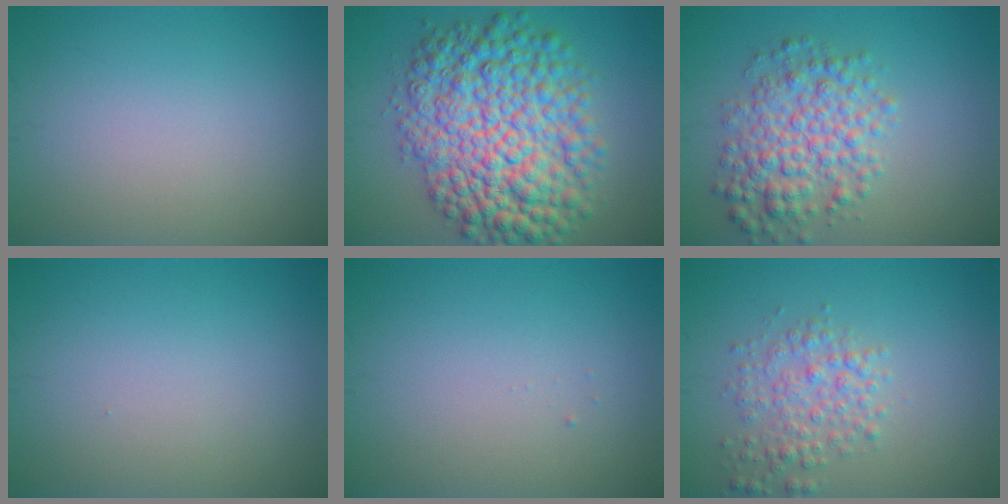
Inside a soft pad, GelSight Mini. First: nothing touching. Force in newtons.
{"total": 12.0, "press": 12.0, "slide": 0.1}
{"total": 5.5, "press": 5.5, "slide": 0.1}
{"total": 0.0}
{"total": 0.0}
{"total": 3.1, "press": 3.1, "slide": 0.1}